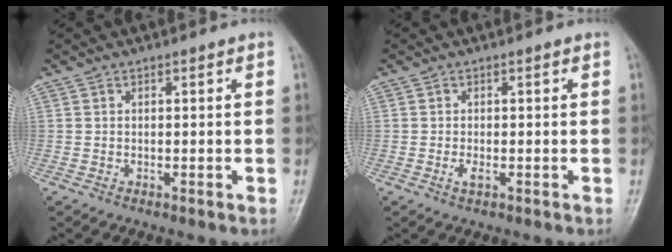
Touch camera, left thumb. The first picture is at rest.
{"total": 1.6, "force": [-0.2, 0.6, 1.5], "torque": [-0.024, -0.001, -0.003]}